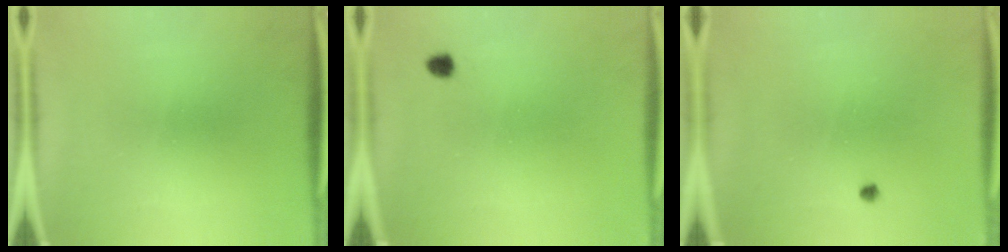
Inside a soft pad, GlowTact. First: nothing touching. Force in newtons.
{"total": 1.2}
{"total": 0.6}